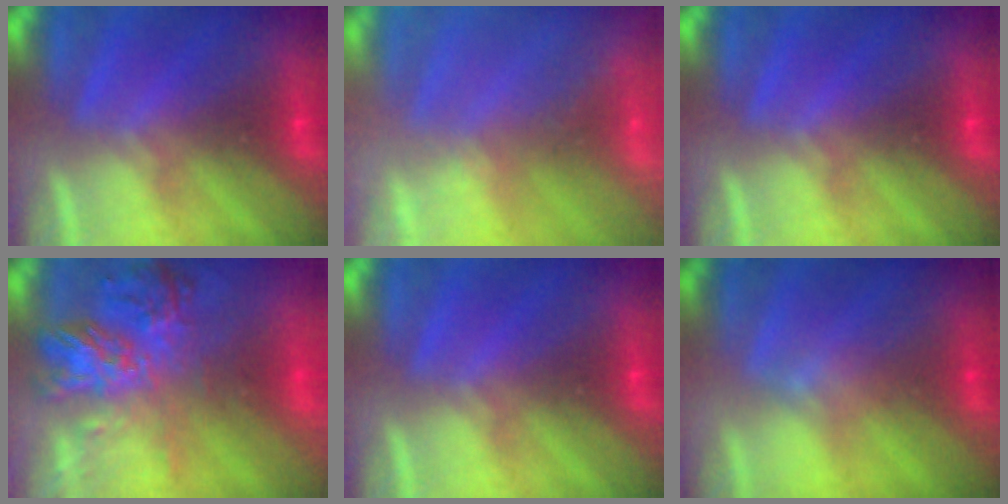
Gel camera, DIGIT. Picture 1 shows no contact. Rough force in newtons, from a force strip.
{"total": 1.6}
{"total": 0.0}
{"total": 9.0}
{"total": 0.0}
{"total": 2.4}